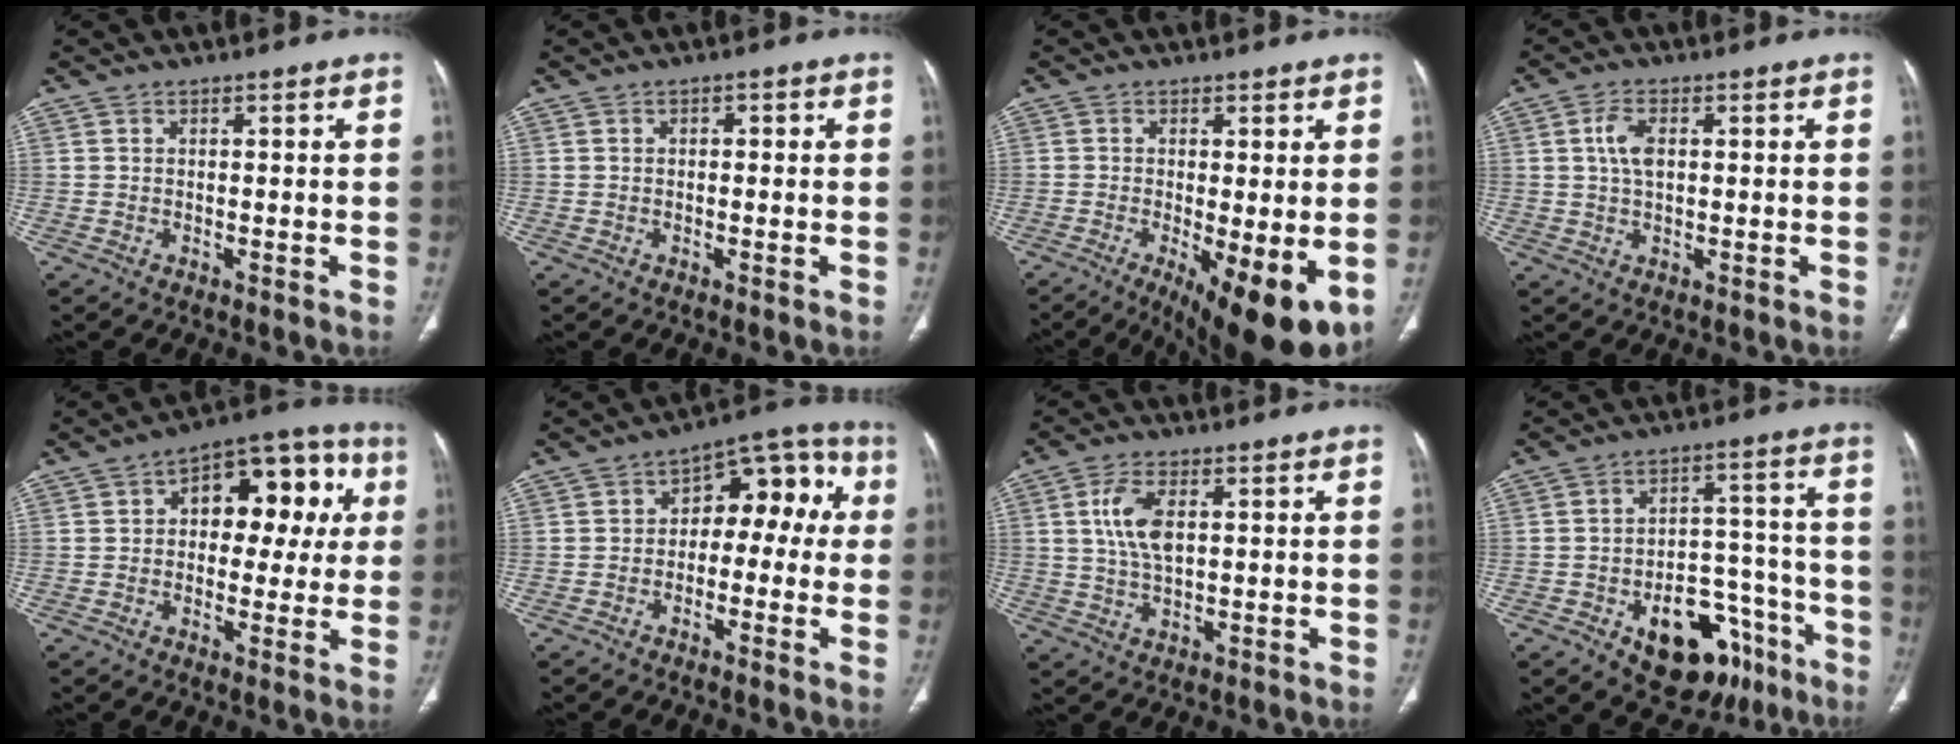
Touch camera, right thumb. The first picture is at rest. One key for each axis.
{"total": 1.0, "fx": 0.2, "fy": 0.6, "fz": 0.7, "tx": -0.009, "ty": 0.006, "tz": 0.001}
{"total": 12.9, "fx": -3.9, "fy": 3.9, "fz": 11.6, "tx": -0.156, "ty": -0.023, "tz": -0.048}
{"total": 4.6, "fx": 1.0, "fy": 2.4, "fz": 3.8, "tx": -0.081, "ty": 0.003, "tz": 0.018}
{"total": 16.2, "fx": 3.5, "fy": 9.5, "fz": 12.6, "tx": -0.112, "ty": 0.033, "tz": 0.042}
{"total": 11.2, "fx": 0.2, "fy": 7.2, "fz": 8.6, "tx": -0.062, "ty": 0.053, "tz": -0.012}
{"total": 7.3, "fx": 1.7, "fy": 3.5, "fz": 6.1, "tx": -0.129, "ty": -0.003, "tz": 0.035}
{"total": 17.7, "fx": -9.3, "fy": 10.6, "fz": 10.8, "tx": -0.099, "ty": 0.074, "tz": -0.122}